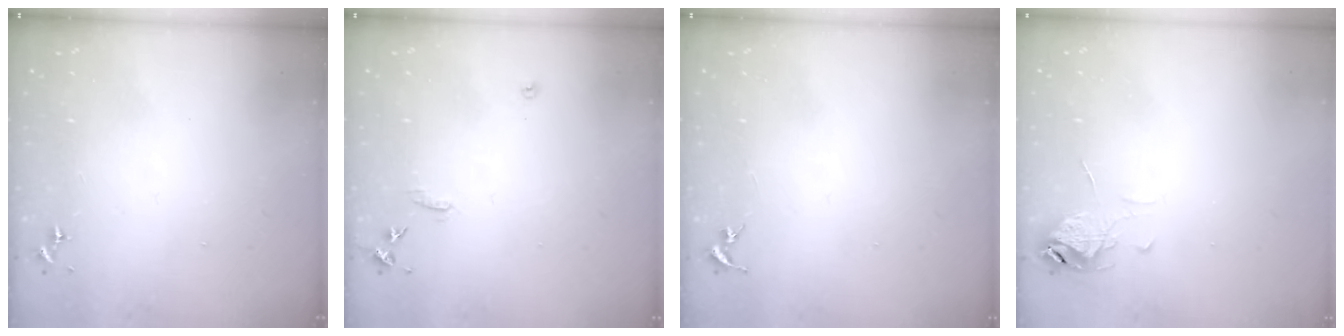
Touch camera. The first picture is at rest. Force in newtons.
{"total": 7.5, "press": 7.5, "slide": 0.6}
{"total": 0.0}
{"total": 6.4, "press": 6.4, "slide": 0.5}